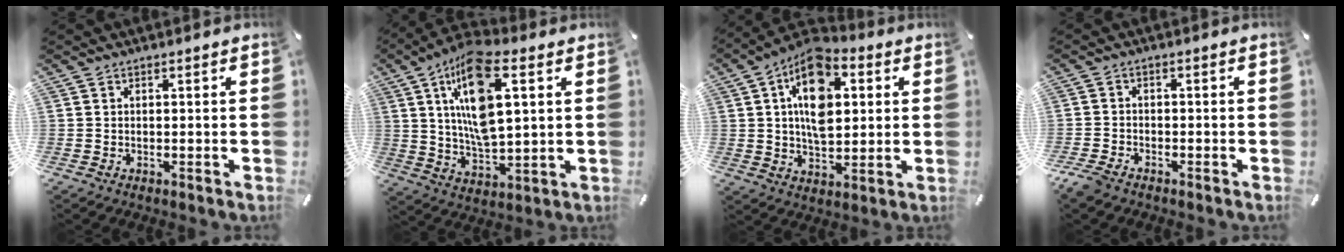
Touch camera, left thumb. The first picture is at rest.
{"total": 16.6, "force": [6.1, 6.9, 13.8], "torque": [-0.271, -0.012, 0.101]}
{"total": 15.1, "force": [4.1, 9.6, 10.9], "torque": [-0.178, -0.010, 0.069]}
{"total": 3.0, "force": [-2.5, 1.2, 1.0], "torque": [-0.036, 0.005, -0.053]}